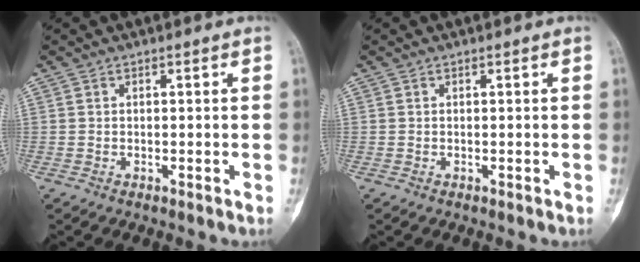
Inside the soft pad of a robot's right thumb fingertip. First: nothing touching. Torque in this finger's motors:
{"motor_torque": [0.02, 0.02, 0.07, 0.03, 0.02]}